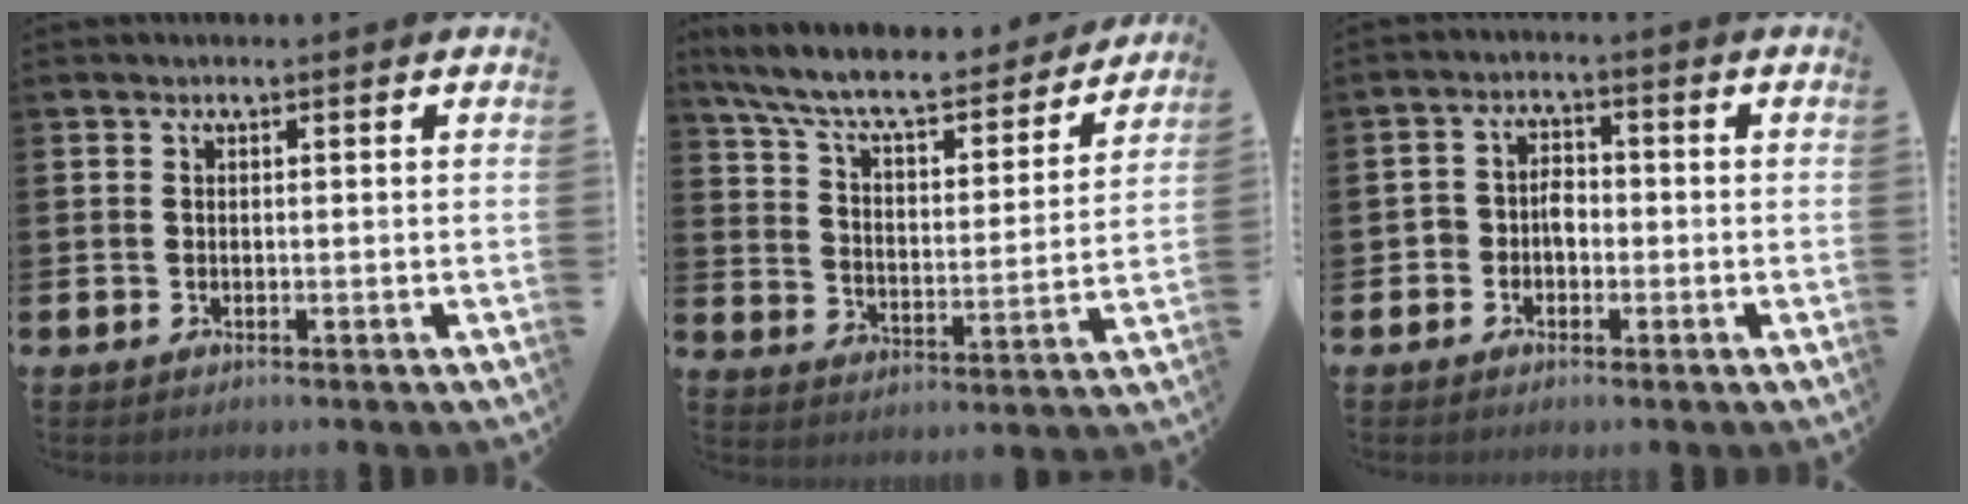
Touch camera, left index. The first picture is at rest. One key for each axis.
{"total": 9.0, "fx": 8.1, "fy": 1.7, "fz": 3.4, "tx": -0.100, "ty": -0.058, "tz": 0.136}
{"total": 2.8, "fx": -1.3, "fy": 2.2, "fz": 1.2, "tx": -0.024, "ty": 0.009, "tz": -0.031}